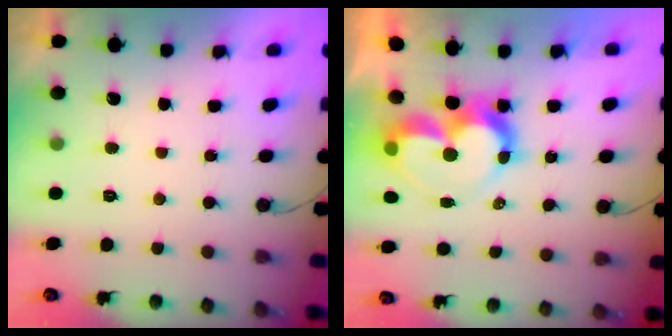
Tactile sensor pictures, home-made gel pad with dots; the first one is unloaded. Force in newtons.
{"total": 11.7, "press": 11.7, "slide": 0.8}